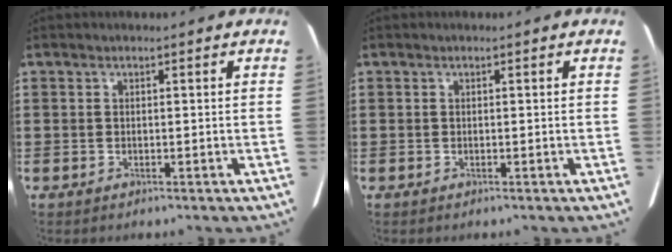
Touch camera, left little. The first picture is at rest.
{"total": 0.0}